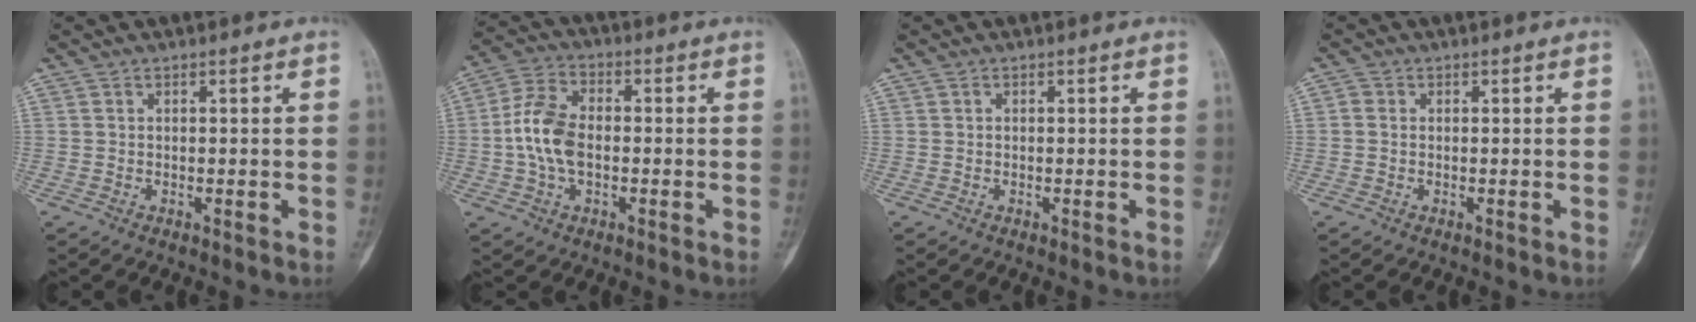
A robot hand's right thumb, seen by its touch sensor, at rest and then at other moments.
{"total": 9.9, "force": [-0.9, 6.2, 7.7], "torque": [-0.151, 0.024, -0.023]}
{"total": 0.0}
{"total": 1.2, "force": [0.0, 1.1, 0.6], "torque": [-0.007, 0.002, -0.002]}